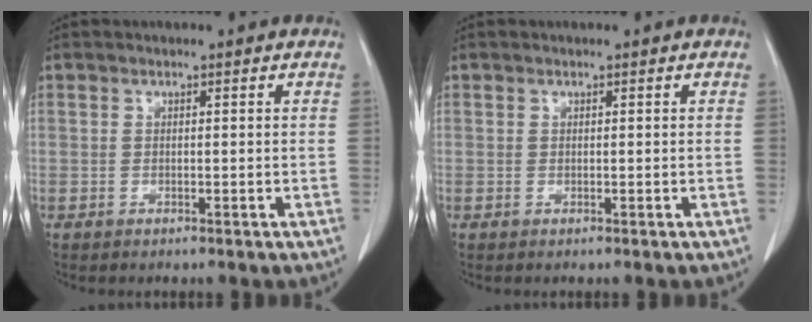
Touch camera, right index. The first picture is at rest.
{"total": 0.0}